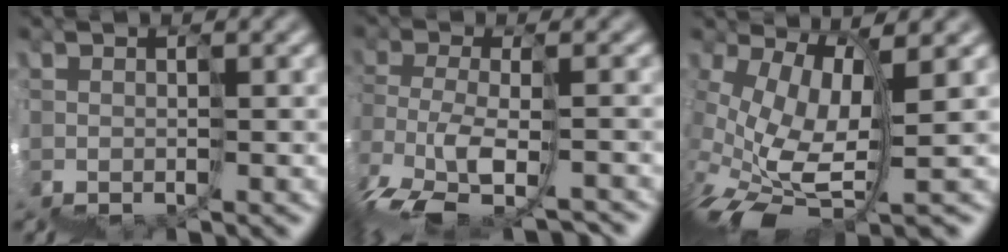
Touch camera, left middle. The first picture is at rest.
{"total": 5.1, "force": [-4.9, 0.4, 1.4], "torque": [-0.048, -0.005, -0.090]}
{"total": 3.2, "force": [-0.2, 0.6, 3.1], "torque": [-0.084, 0.007, -0.004]}